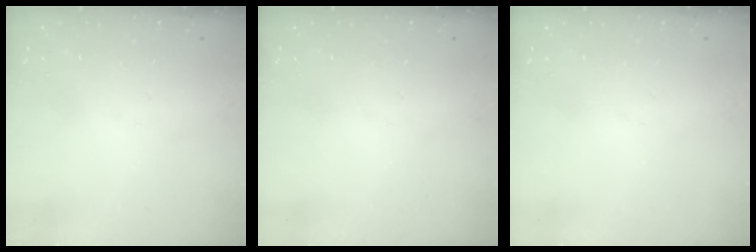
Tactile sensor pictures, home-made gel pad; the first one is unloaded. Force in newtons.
{"total": 0.0}
{"total": 0.0}